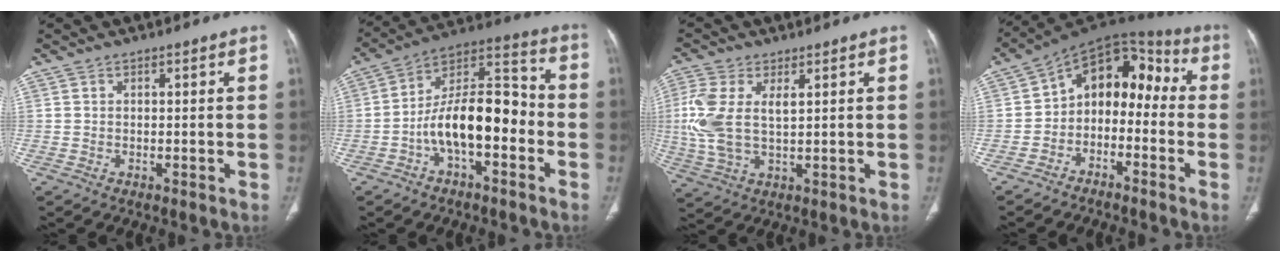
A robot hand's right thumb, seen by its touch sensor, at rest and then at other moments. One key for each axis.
{"total": 15.7, "fx": -4.3, "fy": 7.5, "fz": 13.2, "tx": -0.204, "ty": 0.061, "tz": -0.078}
{"total": 10.3, "fx": 2.0, "fy": 5.3, "fz": 8.6, "tx": -0.217, "ty": 0.003, "tz": 0.044}
{"total": 12.6, "fx": -3.3, "fy": 9.0, "fz": 8.2, "tx": -0.080, "ty": 0.080, "tz": -0.070}